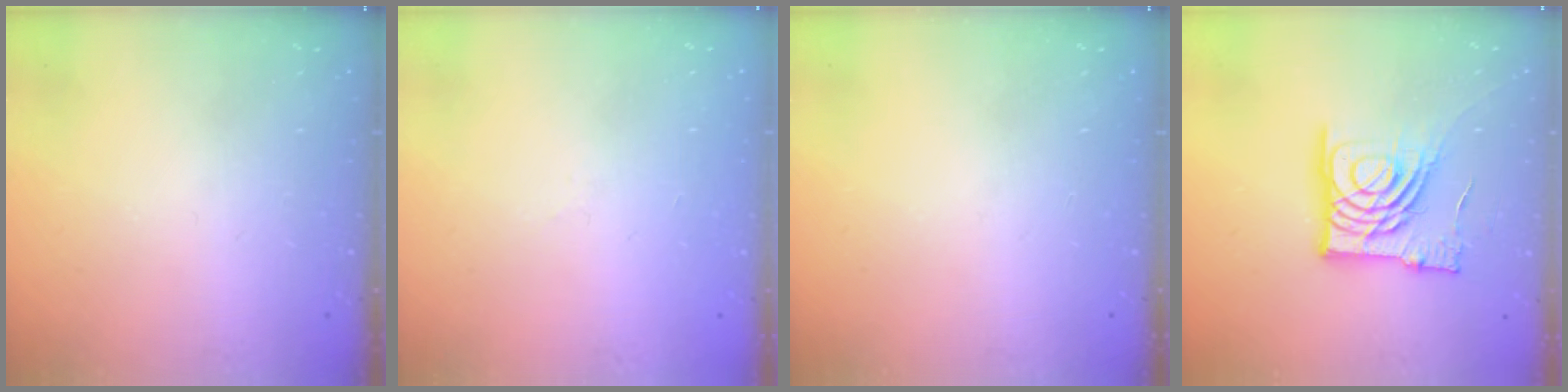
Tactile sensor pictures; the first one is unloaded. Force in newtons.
{"total": 2.0, "press": 1.9, "slide": 0.5}
{"total": 0.0}
{"total": 14.9, "press": 14.8, "slide": 1.8}